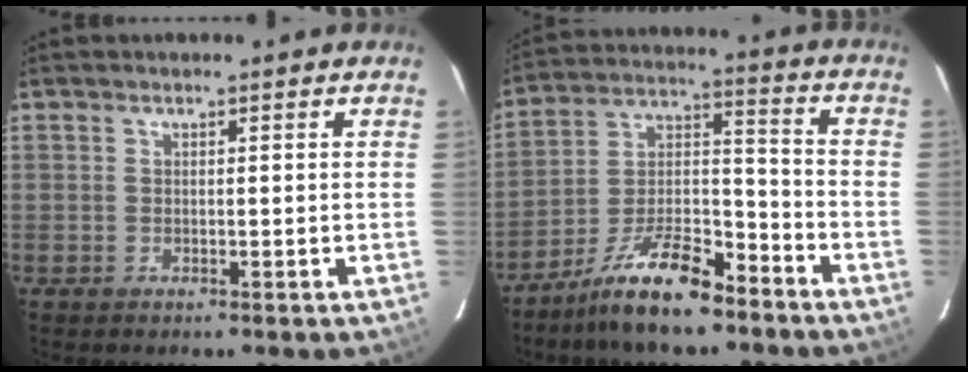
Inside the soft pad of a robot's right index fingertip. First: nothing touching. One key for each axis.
{"total": 13.1, "fx": -9.9, "fy": 2.8, "fz": 8.1, "tx": -0.153, "ty": 0.006, "tz": -0.180}